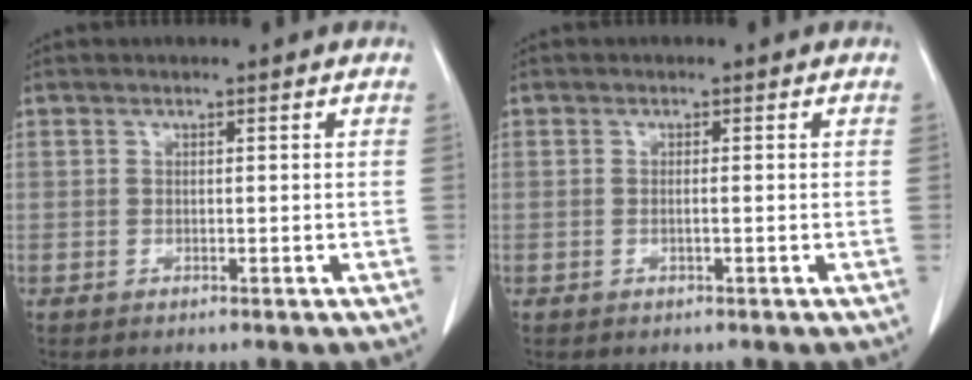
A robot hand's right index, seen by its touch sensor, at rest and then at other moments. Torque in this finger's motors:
{"motor_torque": [-0.07, 0.08, 0.00, -0.01]}